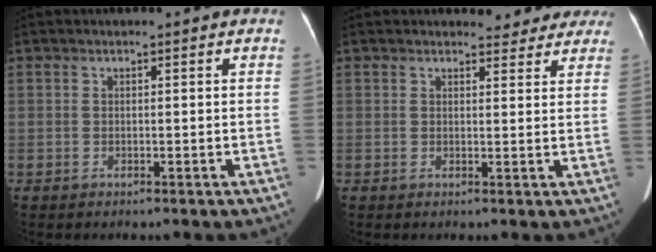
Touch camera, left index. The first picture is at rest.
{"total": 5.5, "force": [5.1, 2.0, 0.6], "torque": [0.011, -0.006, 0.042]}